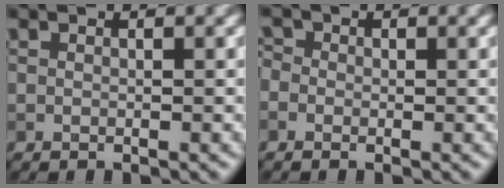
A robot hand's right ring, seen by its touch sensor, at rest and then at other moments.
{"total": 1.5, "force": [0.0, 1.4, 0.7], "torque": [-0.010, 0.004, -0.017]}